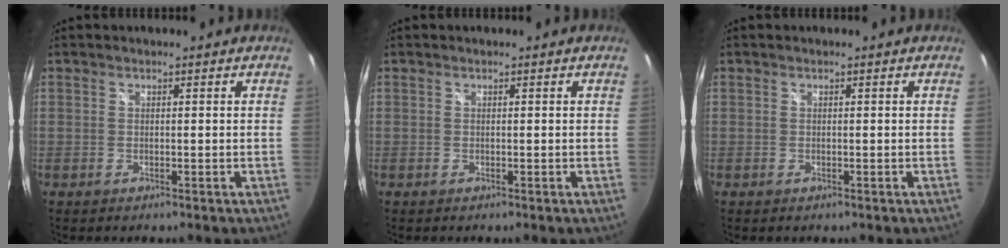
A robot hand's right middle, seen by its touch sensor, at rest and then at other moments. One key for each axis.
{"total": 0.0}
{"total": 0.0}